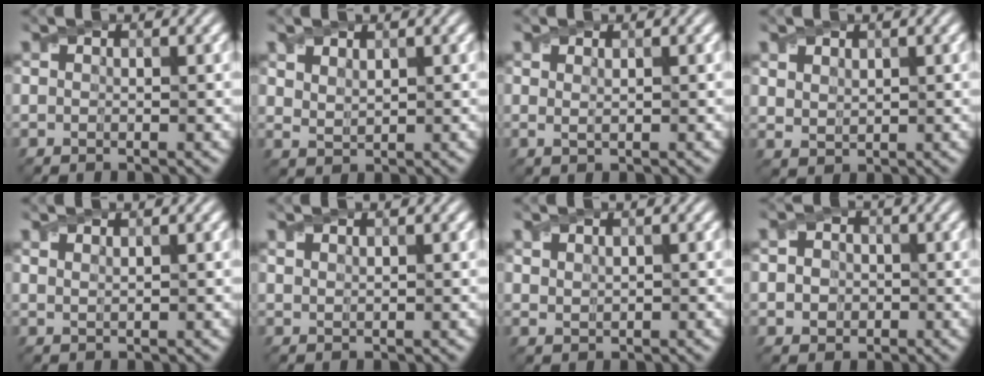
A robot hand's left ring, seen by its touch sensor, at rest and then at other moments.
{"total": 1.8, "force": [1.3, 0.9, 0.8], "torque": [-0.020, -0.004, 0.032]}
{"total": 0.9, "force": [0.4, 0.2, 0.7], "torque": [-0.015, -0.002, 0.008]}
{"total": 1.6, "force": [1.1, 1.0, 0.6], "torque": [-0.017, -0.003, 0.027]}
{"total": 0.9, "force": [0.8, 0.2, 0.4], "torque": [-0.008, -0.002, 0.014]}
{"total": 0.7, "force": [0.7, 0.2, 0.2], "torque": [-0.006, -0.001, 0.015]}
{"total": 1.0, "force": [0.7, 0.6, 0.4], "torque": [-0.011, -0.003, 0.020]}
{"total": 3.3, "force": [0.2, 2.9, 1.5], "torque": [-0.005, 0.016, -0.020]}